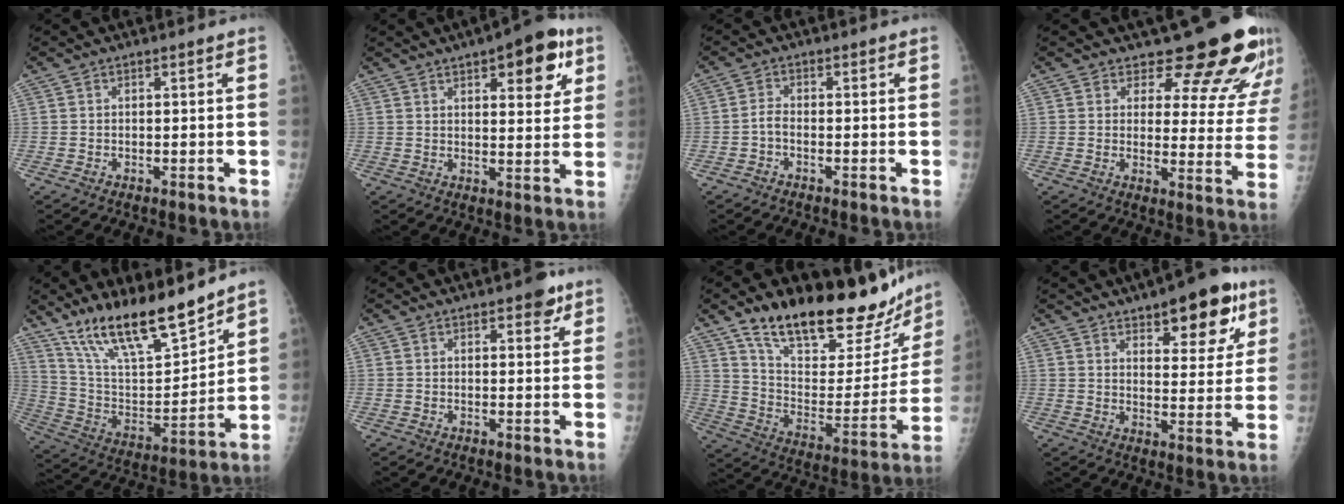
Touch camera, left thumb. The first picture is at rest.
{"total": 12.2, "force": [6.0, 4.9, 9.4], "torque": [-0.086, -0.019, 0.073]}
{"total": 1.5, "force": [-0.7, 0.9, 1.1], "torque": [-0.017, 0.003, -0.018]}
{"total": 15.3, "force": [13.4, 5.3, 5.1], "torque": [-0.010, -0.112, 0.147]}
{"total": 19.2, "force": [15.1, 4.8, 10.7], "torque": [-0.157, -0.080, 0.281]}
{"total": 3.7, "force": [2.3, 1.7, 2.4], "torque": [-0.013, -0.009, 0.026]}
{"total": 28.2, "force": [21.5, 10.0, 15.2], "torque": [-0.195, -0.089, 0.327]}
{"total": 14.6, "force": [8.6, 5.7, 10.3], "torque": [-0.096, -0.037, 0.120]}